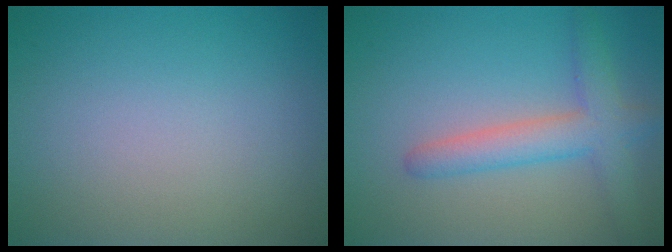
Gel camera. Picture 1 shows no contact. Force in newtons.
{"total": 4.0, "press": 4.0, "slide": 0.3}